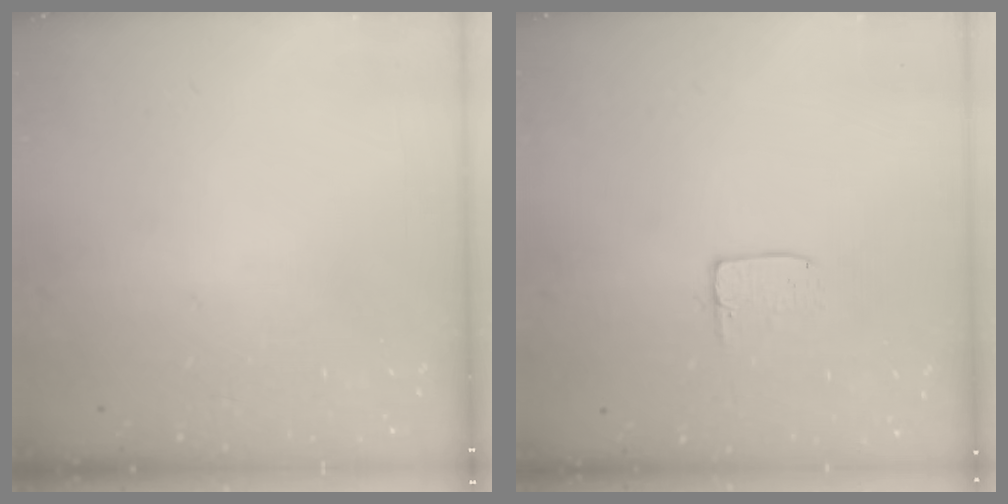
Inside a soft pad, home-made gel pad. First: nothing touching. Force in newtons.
{"total": 5.2, "press": 5.2, "slide": 0.4}